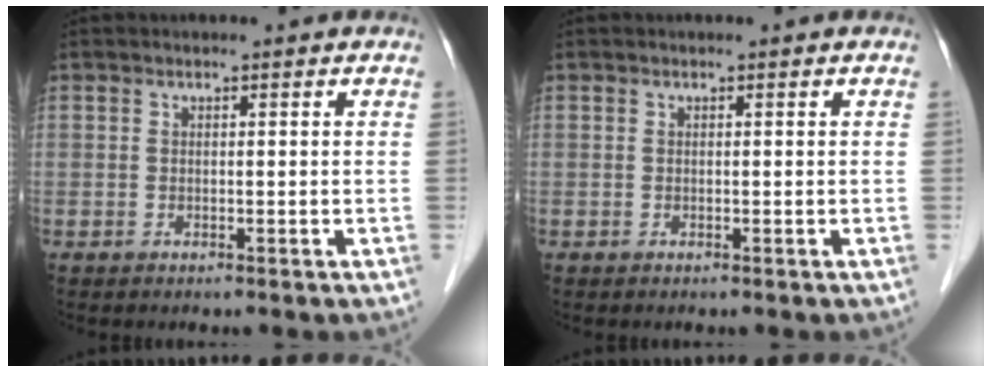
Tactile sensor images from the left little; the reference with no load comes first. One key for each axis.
{"total": 0.0}